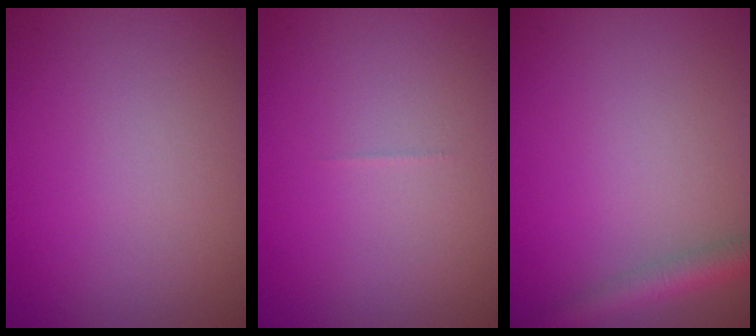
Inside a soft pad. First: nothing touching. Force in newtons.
{"total": 0.0}
{"total": 2.7, "press": 2.7, "slide": 0.1}